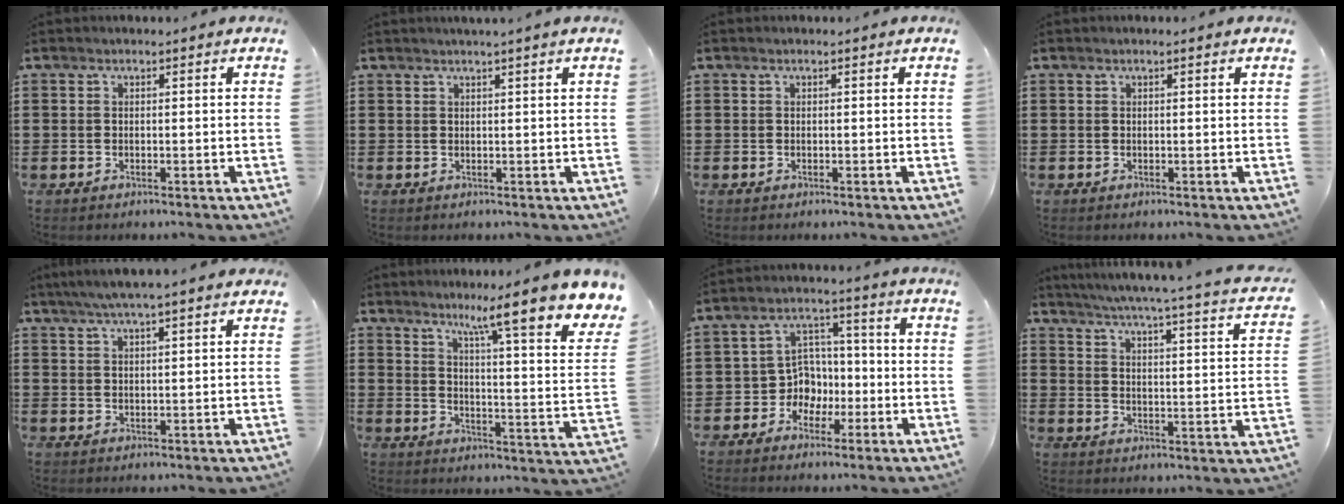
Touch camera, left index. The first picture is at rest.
{"total": 1.2, "force": [1.0, -0.4, 0.6], "torque": [-0.009, -0.003, 0.019]}
{"total": 0.0}
{"total": 0.7, "force": [0.3, 0.0, 0.6], "torque": [-0.011, 0.000, 0.006]}
{"total": 3.8, "force": [3.1, 0.1, 2.2], "torque": [-0.049, -0.002, 0.057]}
{"total": 9.2, "force": [6.9, -0.5, 6.0], "torque": [-0.102, -0.064, 0.098]}
{"total": 6.3, "force": [-1.7, 5.8, 1.7], "torque": [-0.058, 0.007, -0.034]}
{"total": 4.3, "force": [3.5, -0.8, 2.3], "torque": [-0.062, -0.037, 0.049]}